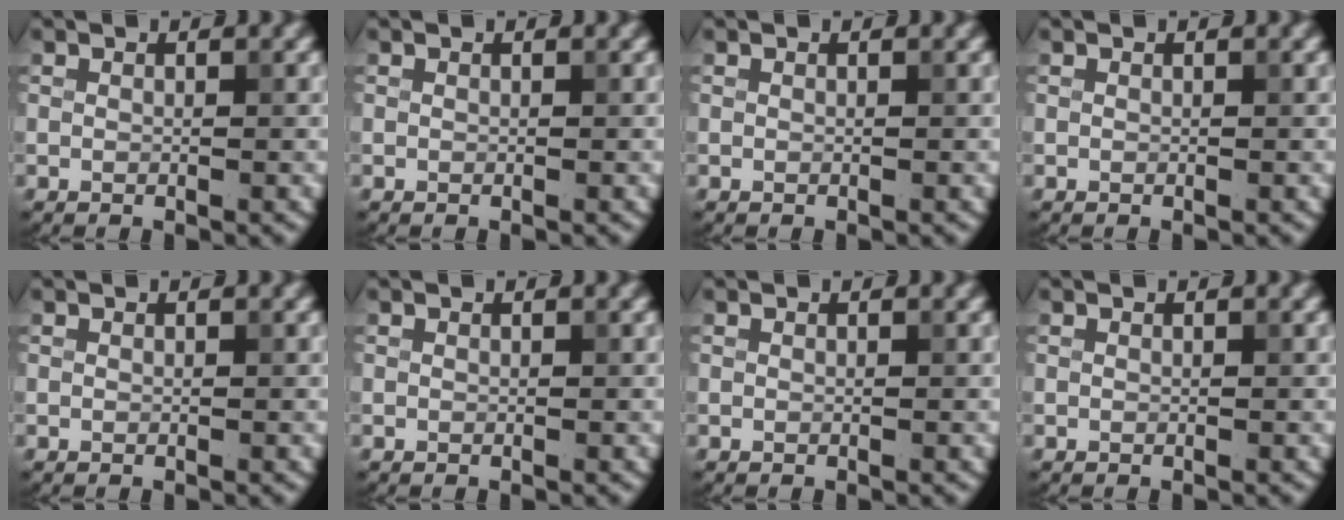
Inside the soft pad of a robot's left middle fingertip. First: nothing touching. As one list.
[{"total": 0.0}, {"total": 0.0}, {"total": 0.0}, {"total": 0.0}, {"total": 0.0}, {"total": 0.0}, {"total": 0.0}]